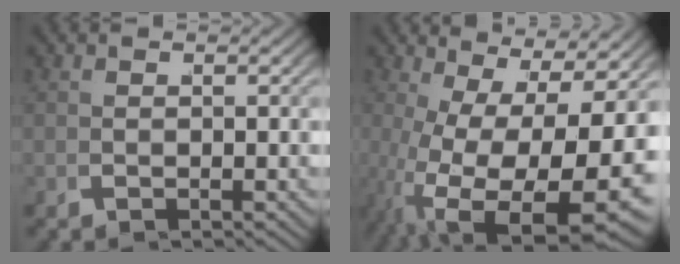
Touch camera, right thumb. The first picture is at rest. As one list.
[{"total": 15.7, "force": [-1.3, 8.7, 13.0], "torque": [-0.246, -0.067, 0.030]}]